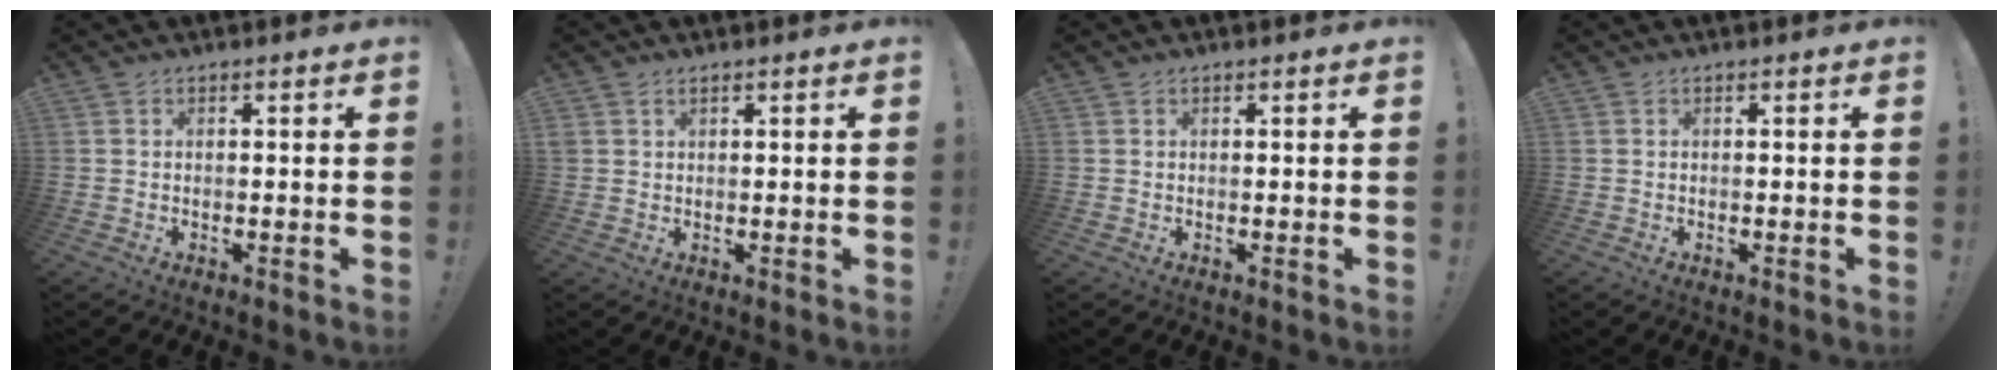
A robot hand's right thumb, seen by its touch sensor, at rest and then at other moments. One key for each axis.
{"total": 1.4, "fx": 0.9, "fy": 0.9, "fz": 0.5, "tx": -0.016, "ty": 0.004, "tz": 0.020}
{"total": 0.0}
{"total": 0.0}